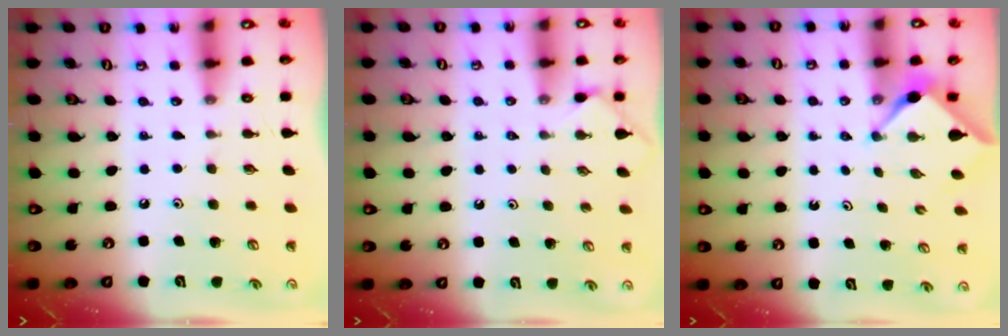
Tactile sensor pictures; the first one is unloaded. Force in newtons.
{"total": 2.1, "press": 2.1, "slide": 0.4}
{"total": 3.2, "press": 3.1, "slide": 0.4}